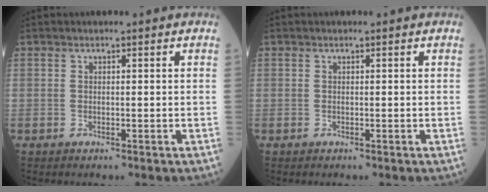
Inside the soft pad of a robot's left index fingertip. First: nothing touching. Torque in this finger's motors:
{"motor_torque": [-0.14, 0.17, -0.02, -0.01]}